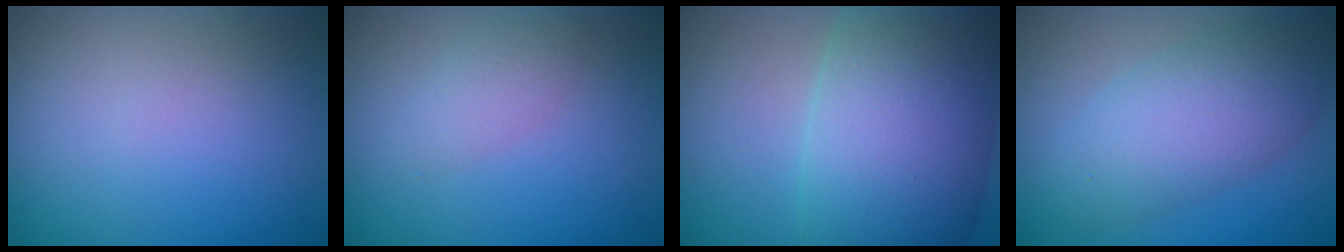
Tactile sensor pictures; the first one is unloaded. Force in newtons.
{"total": 2.0, "press": 2.0, "slide": 0.1}
{"total": 13.6, "press": 13.6, "slide": 0.3}
{"total": 6.0, "press": 6.0, "slide": 0.3}